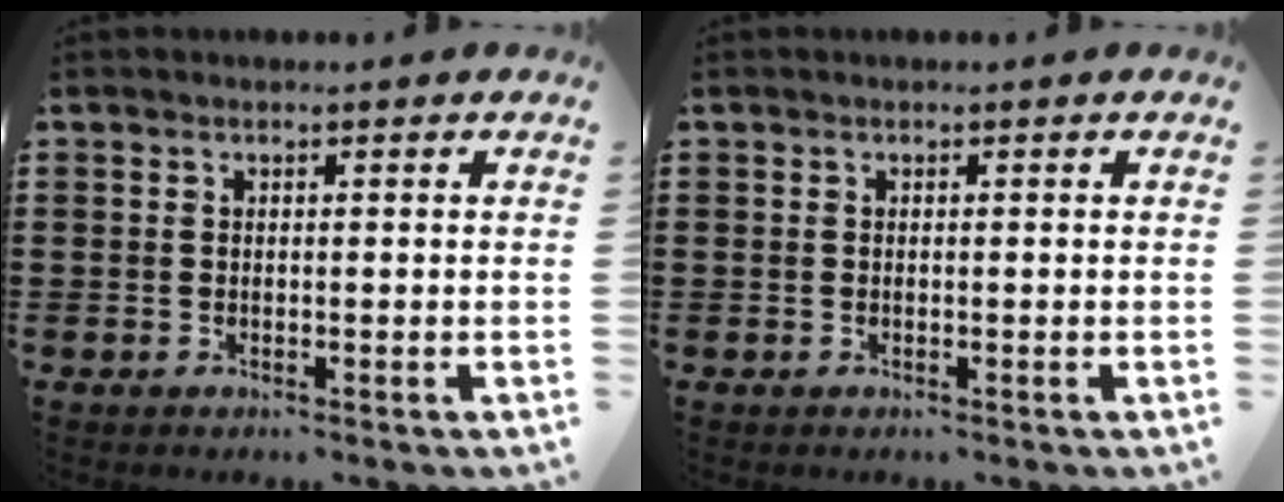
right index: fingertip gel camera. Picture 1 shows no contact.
{"total": 0.0}